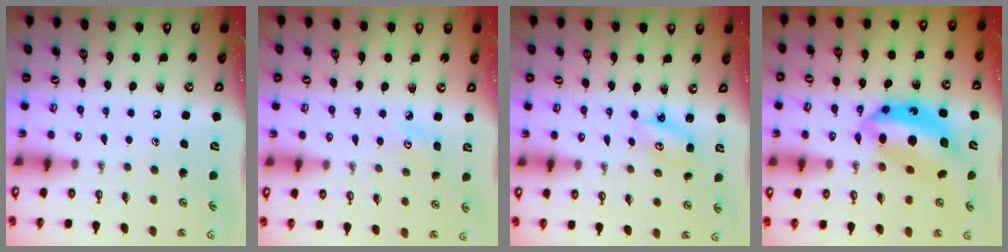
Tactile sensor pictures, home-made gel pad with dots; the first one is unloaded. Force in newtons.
{"total": 4.7, "press": 4.6, "slide": 0.4}
{"total": 3.0, "press": 3.0, "slide": 0.2}
{"total": 13.1, "press": 13.1, "slide": 0.9}